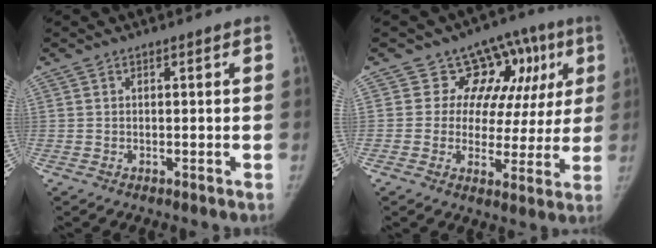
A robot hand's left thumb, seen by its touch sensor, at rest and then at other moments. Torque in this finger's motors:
{"motor_torque": [-0.22, 0.32, 0.16, 0.16, -0.11]}